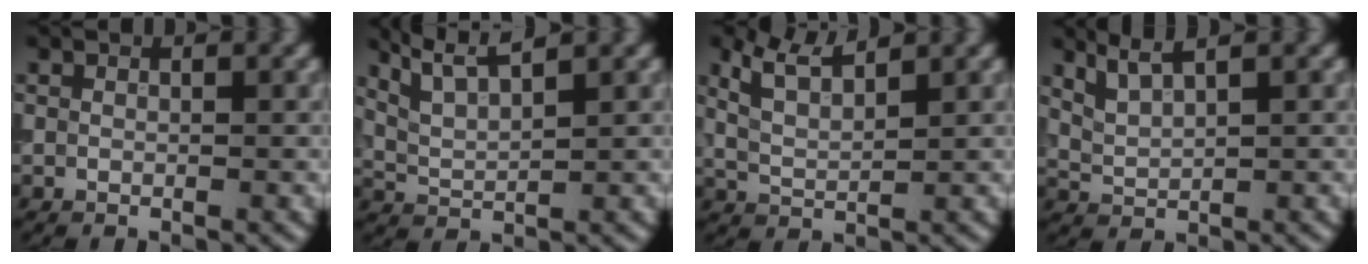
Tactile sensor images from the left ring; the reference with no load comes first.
{"total": 4.7, "force": [3.6, 1.0, 2.8], "torque": [-0.061, 0.021, 0.062]}
{"total": 3.8, "force": [2.8, 1.0, 2.4], "torque": [-0.056, 0.011, 0.059]}
{"total": 2.7, "force": [2.2, 0.5, 1.5], "torque": [-0.033, 0.005, 0.052]}